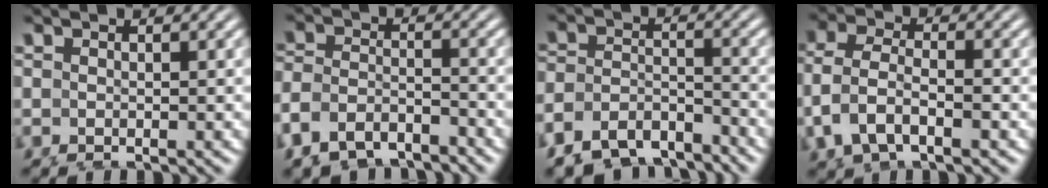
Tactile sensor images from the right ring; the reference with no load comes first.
{"total": 7.6, "force": [-4.3, 6.2, 1.5], "torque": [-0.058, -0.030, -0.072]}
{"total": 10.4, "force": [-6.6, 7.8, 2.3], "torque": [-0.066, -0.047, -0.108]}
{"total": 4.6, "force": [0.6, 3.5, 2.9], "torque": [-0.093, -0.027, 0.026]}